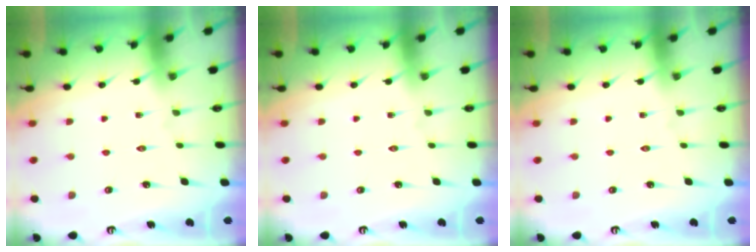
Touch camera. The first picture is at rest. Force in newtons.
{"total": 0.0}
{"total": 0.0}